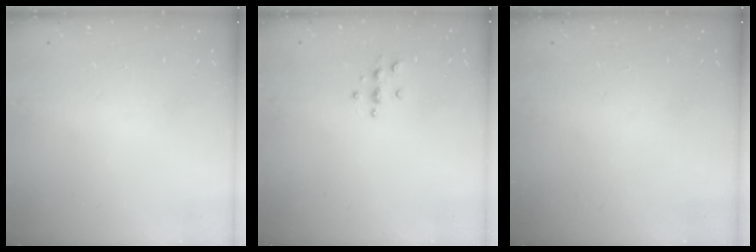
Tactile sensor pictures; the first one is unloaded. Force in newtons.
{"total": 4.6, "press": 4.5, "slide": 0.6}
{"total": 0.0}